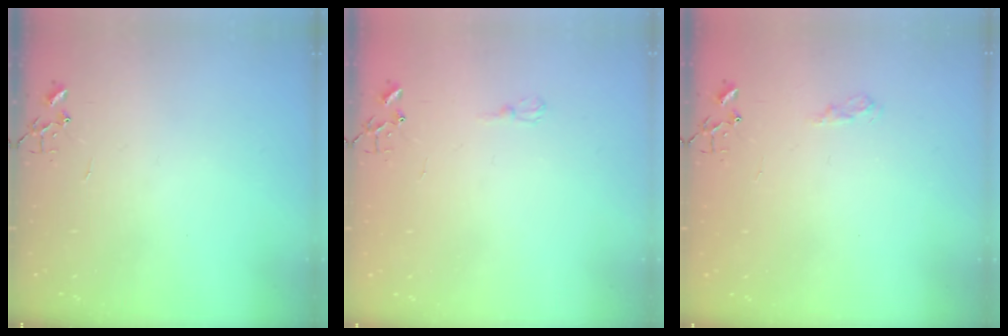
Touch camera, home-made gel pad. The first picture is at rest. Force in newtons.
{"total": 6.3, "press": 6.2, "slide": 0.7}
{"total": 6.5, "press": 6.5, "slide": 0.8}